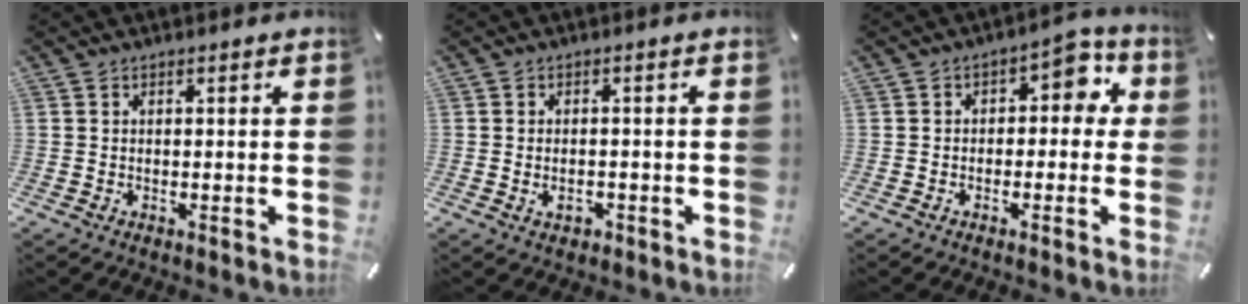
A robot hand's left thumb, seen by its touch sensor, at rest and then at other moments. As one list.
[{"total": 3.0, "force": [-1.0, 2.0, 2.0], "torque": [-0.036, 0.004, -0.014]}, {"total": 5.9, "force": [0.7, 4.0, 4.2], "torque": [-0.055, -0.002, 0.002]}]